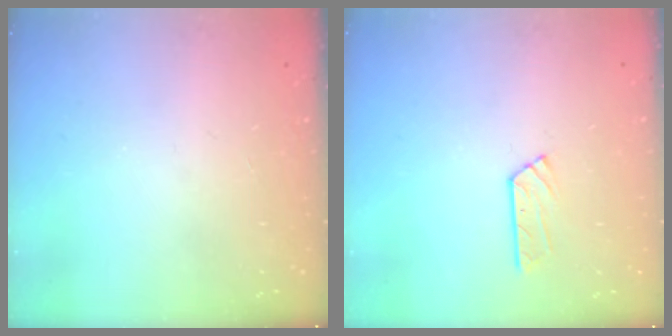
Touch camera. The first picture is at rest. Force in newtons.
{"total": 3.3, "press": 3.2, "slide": 0.4}